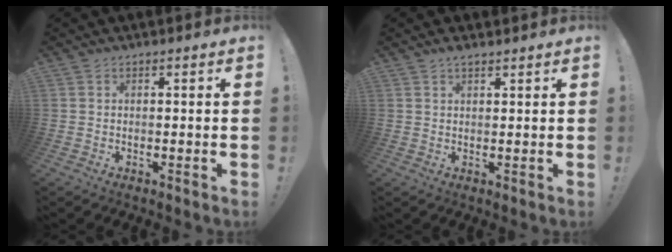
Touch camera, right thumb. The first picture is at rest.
{"total": 2.0, "force": [1.7, 0.4, 0.8], "torque": [-0.009, -0.010, 0.030]}